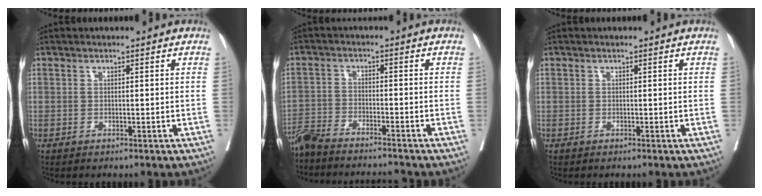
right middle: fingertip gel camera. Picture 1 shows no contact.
{"total": 8.6, "force": [-8.0, 0.3, 2.9], "torque": [-0.041, -0.007, -0.134]}
{"total": 0.0}